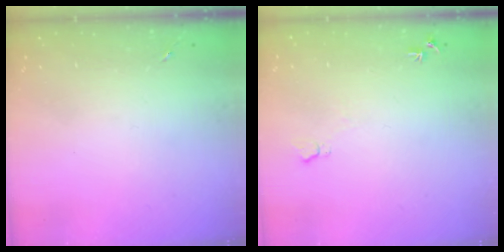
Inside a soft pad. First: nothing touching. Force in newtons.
{"total": 5.8, "press": 5.8, "slide": 0.7}